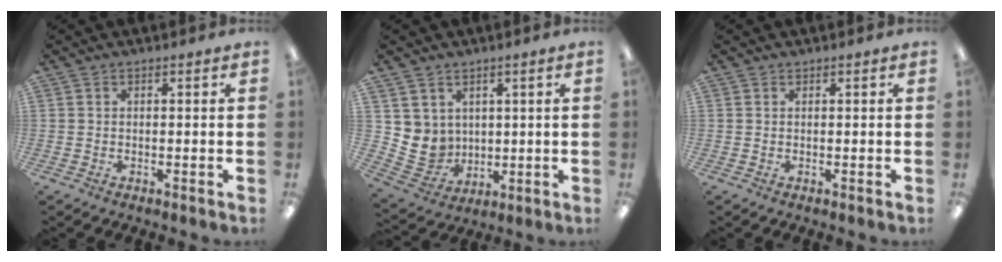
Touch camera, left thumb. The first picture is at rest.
{"total": 6.6, "force": [3.4, 5.7, -0.4], "torque": [-0.017, -0.026, 0.076]}
{"total": 0.0}